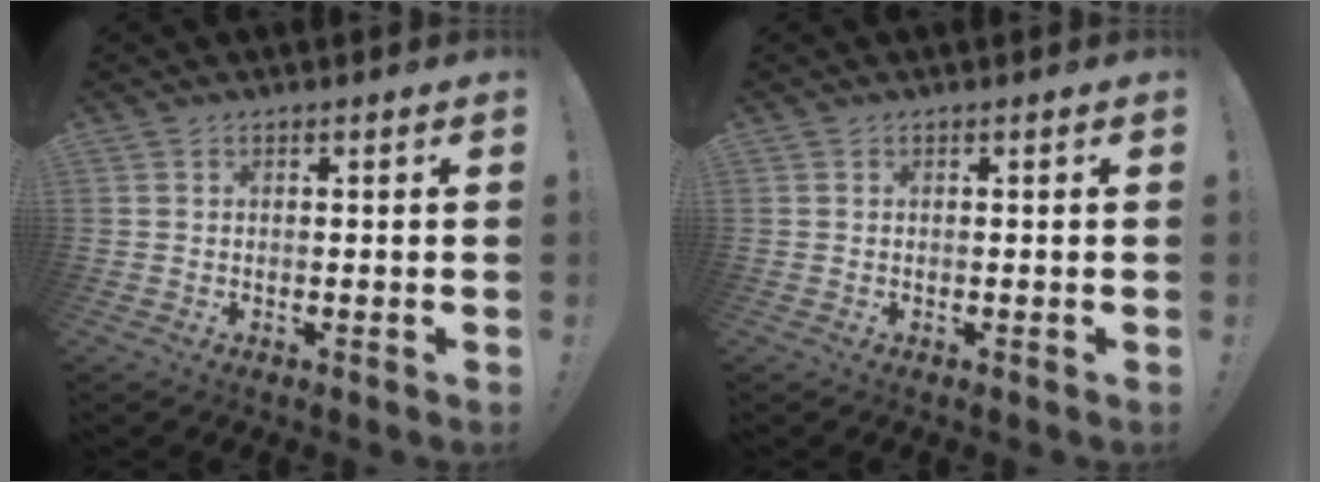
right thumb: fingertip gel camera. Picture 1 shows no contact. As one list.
[{"total": 0.0}]